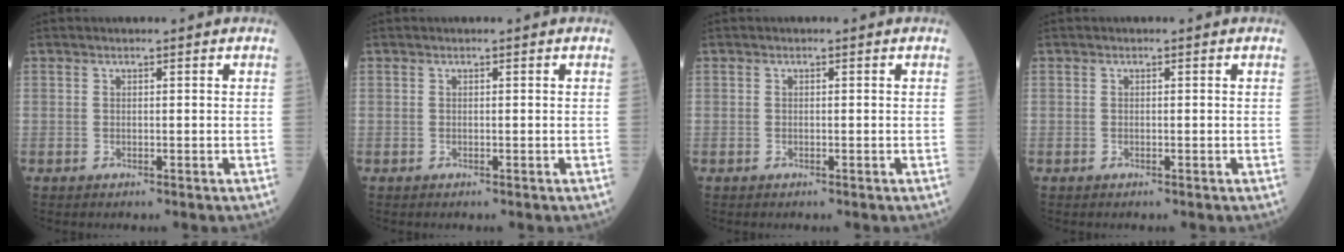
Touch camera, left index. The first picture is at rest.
{"total": 0.0}
{"total": 0.0}
{"total": 0.0}